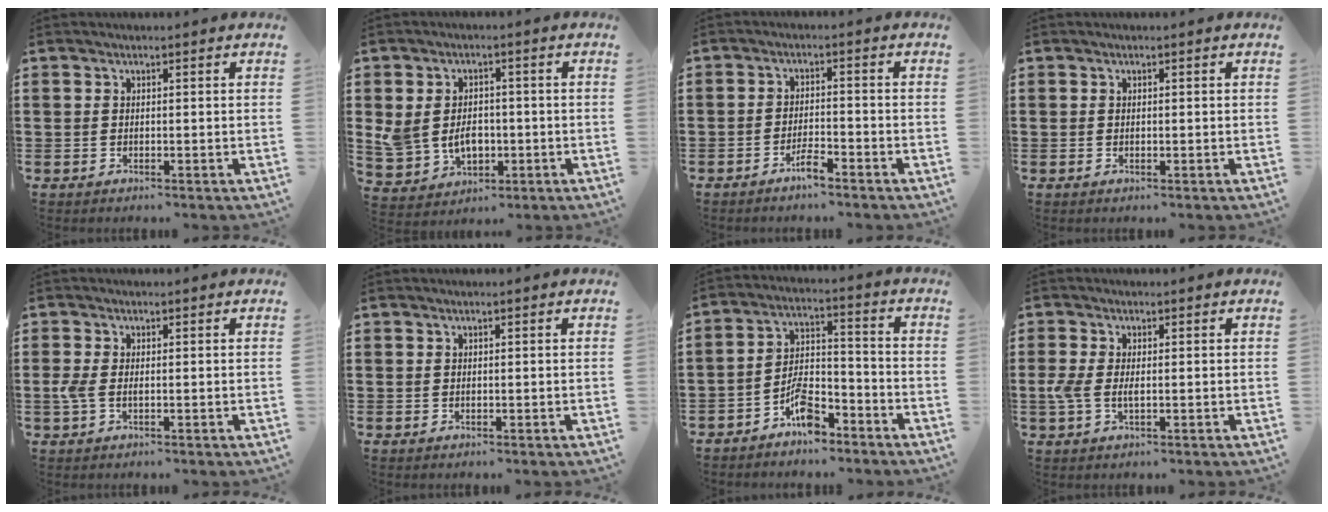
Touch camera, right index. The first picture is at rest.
{"total": 5.8, "force": [-0.5, 4.7, 3.3], "torque": [-0.070, 0.008, -0.010]}
{"total": 3.3, "force": [-2.6, 0.5, 2.0], "torque": [-0.042, 0.003, -0.050]}
{"total": 0.0}
{"total": 2.1, "force": [-0.3, 0.9, 1.9], "torque": [-0.051, -0.005, -0.010]}
{"total": 0.0}
{"total": 6.8, "force": [-5.1, 2.4, 3.7], "torque": [-0.072, 0.011, -0.096]}
{"total": 3.1, "force": [-0.4, 1.4, 2.8], "torque": [-0.072, -0.005, -0.013]}